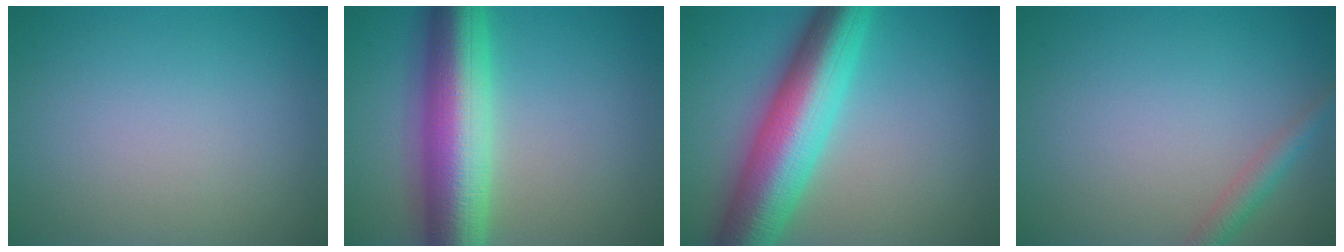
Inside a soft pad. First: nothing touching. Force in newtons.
{"total": 10.7, "press": 10.7, "slide": 0.0}
{"total": 10.7, "press": 10.7, "slide": 0.1}
{"total": 2.0, "press": 2.0, "slide": 0.1}